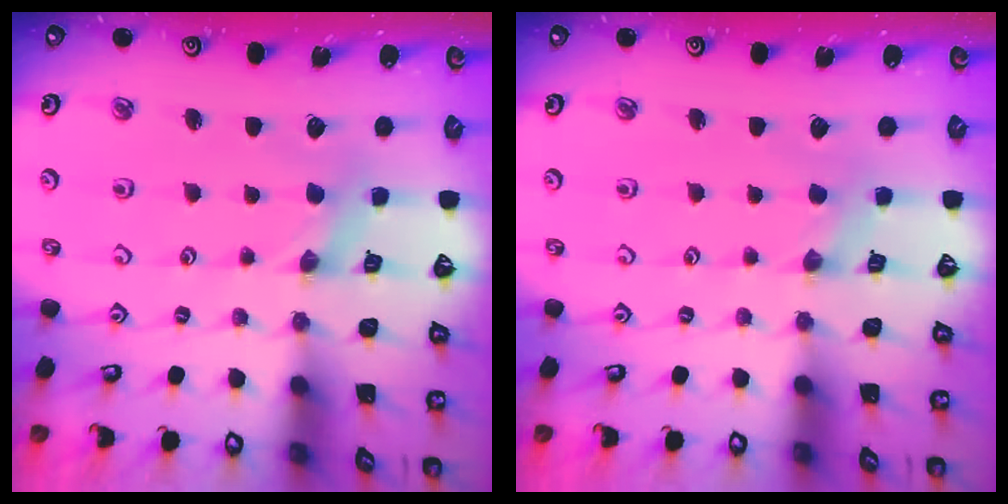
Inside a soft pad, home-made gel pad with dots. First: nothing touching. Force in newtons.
{"total": 0.0}